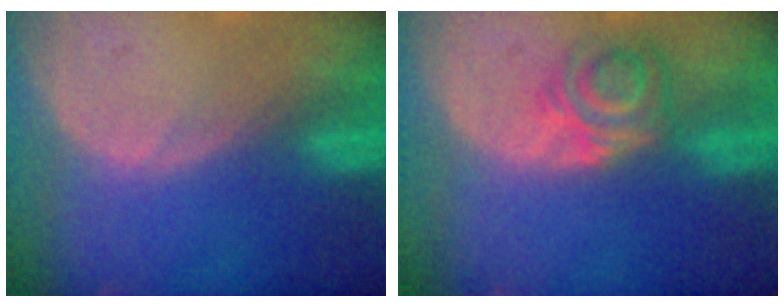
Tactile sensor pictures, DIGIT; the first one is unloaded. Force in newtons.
{"total": 5.8, "press": 4.9, "slide": 3.0}